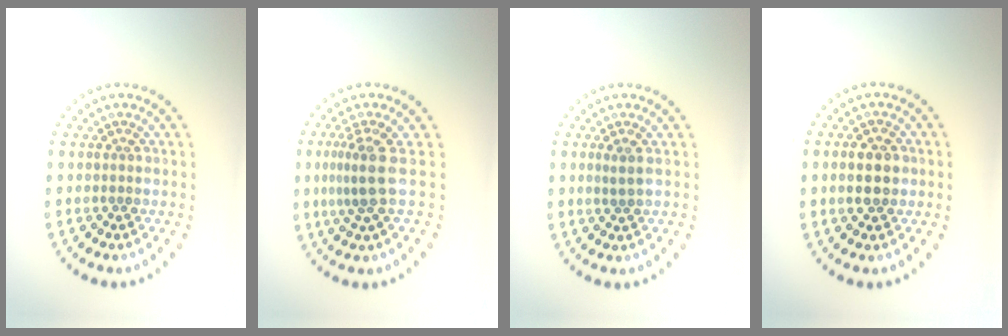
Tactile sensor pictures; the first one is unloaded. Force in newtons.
{"total": 2.8, "press": 2.0, "slide": 1.9}
{"total": 0.7, "press": 0.4, "slide": 0.5}
{"total": 2.9, "press": 2.9, "slide": 0.2}